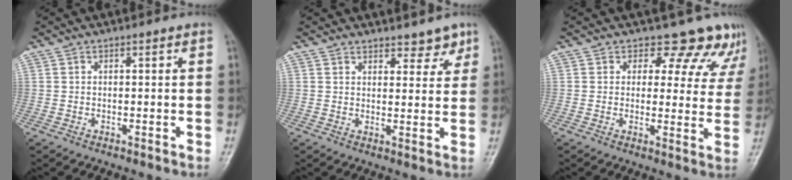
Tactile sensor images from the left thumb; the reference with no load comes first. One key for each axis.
{"total": 4.6, "fx": 3.8, "fy": 2.3, "fz": 1.4, "tx": 0.013, "ty": -0.025, "tz": 0.054}
{"total": 10.9, "fx": 9.2, "fy": 5.6, "fz": 1.4, "tx": 0.042, "ty": -0.050, "tz": 0.078}